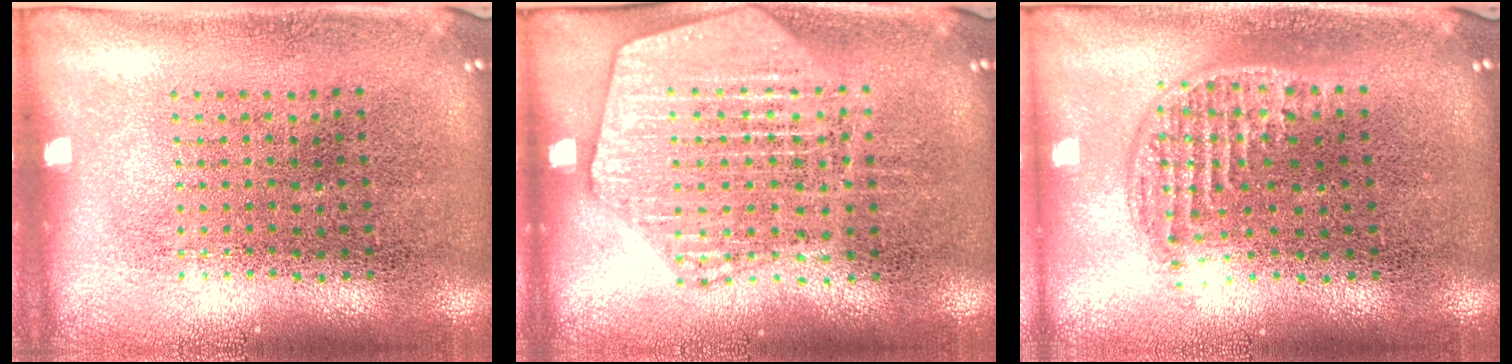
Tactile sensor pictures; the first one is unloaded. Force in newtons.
{"total": 1.9, "press": 1.9, "slide": 0.3}
{"total": 1.2, "press": 1.0, "slide": 0.6}